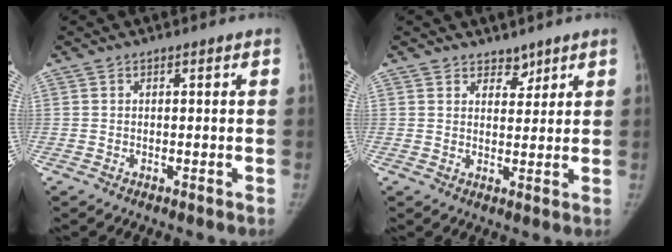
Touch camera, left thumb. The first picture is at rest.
{"total": 3.0, "force": [2.4, 1.7, 0.6], "torque": [0.014, -0.017, 0.035]}